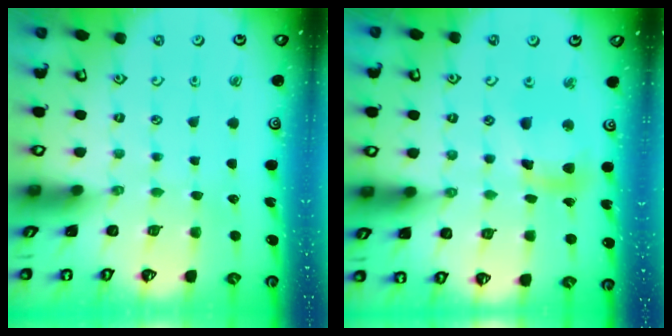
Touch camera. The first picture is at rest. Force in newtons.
{"total": 11.9, "press": 11.8, "slide": 1.7}